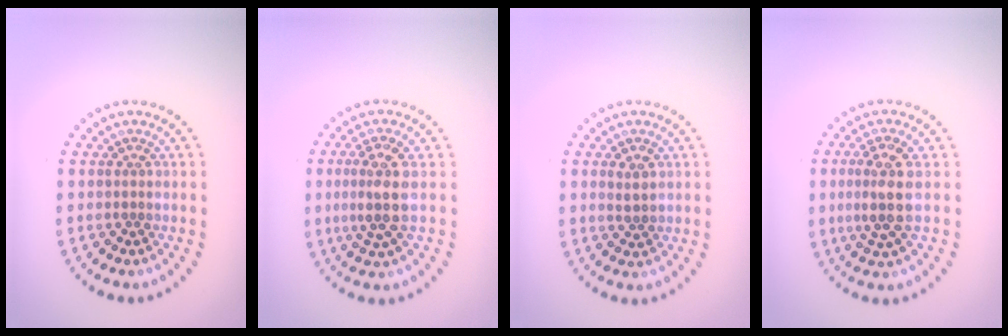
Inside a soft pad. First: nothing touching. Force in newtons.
{"total": 3.2, "press": 2.8, "slide": 1.5}
{"total": 0.9, "press": 0.9, "slide": 0.2}
{"total": 3.2, "press": 2.9, "slide": 1.3}